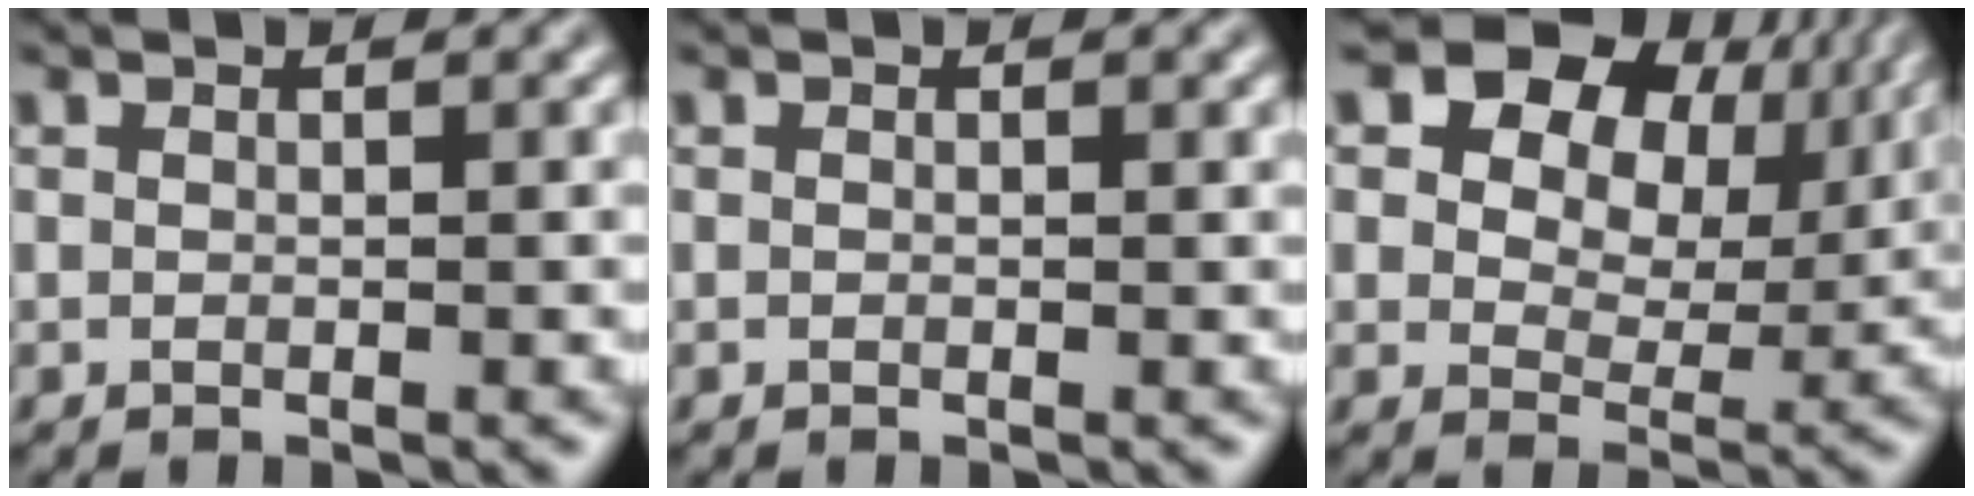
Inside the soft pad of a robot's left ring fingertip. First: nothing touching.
{"total": 0.0}
{"total": 14.6, "force": [7.1, 10.4, 7.4], "torque": [-0.160, 0.049, 0.140]}